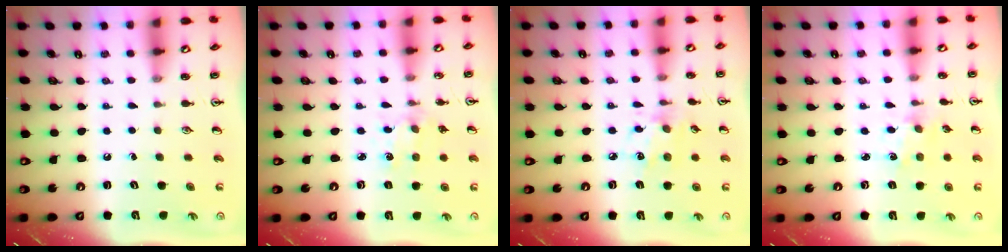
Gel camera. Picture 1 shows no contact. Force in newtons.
{"total": 2.6, "press": 2.6, "slide": 0.4}
{"total": 6.3, "press": 6.1, "slide": 1.6}
{"total": 1.5, "press": 1.4, "slide": 0.1}